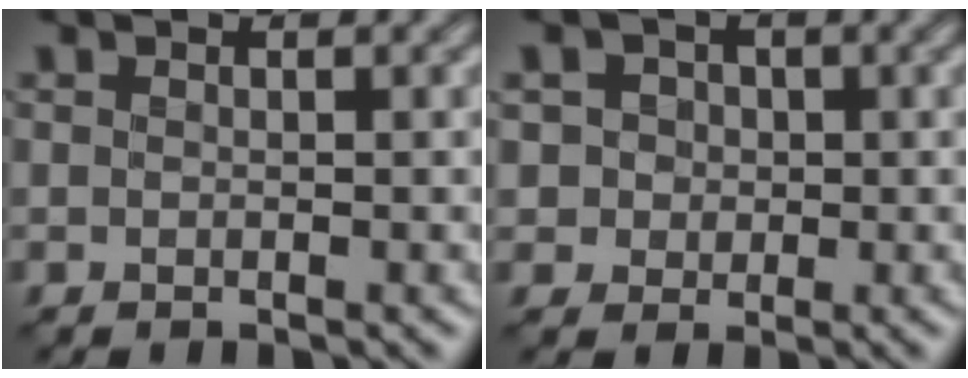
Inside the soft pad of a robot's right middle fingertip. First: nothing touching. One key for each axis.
{"total": 3.6, "fx": 1.1, "fy": 3.2, "fz": 1.2, "tx": -0.008, "ty": 0.016, "tz": 0.012}